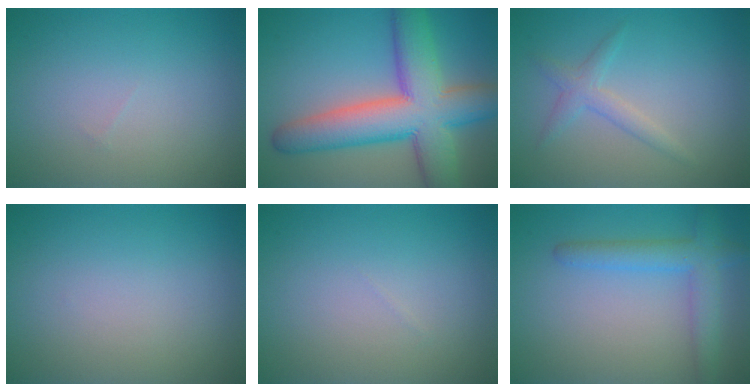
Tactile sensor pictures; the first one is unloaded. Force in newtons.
{"total": 11.2, "press": 11.2, "slide": 0.6}
{"total": 1.8, "press": 1.8, "slide": 0.1}
{"total": 0.0}
{"total": 0.0}
{"total": 3.6, "press": 3.6, "slide": 0.1}